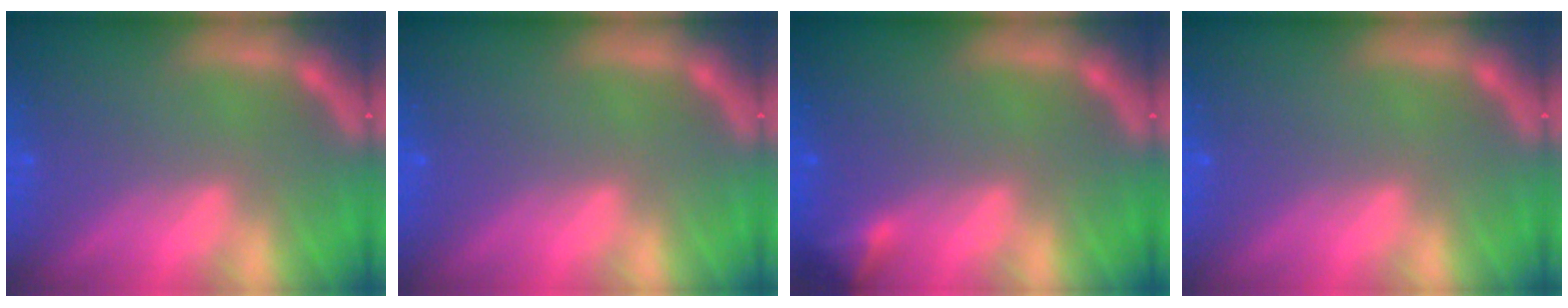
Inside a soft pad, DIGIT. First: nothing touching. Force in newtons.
{"total": 0.0}
{"total": 1.9}
{"total": 0.0}